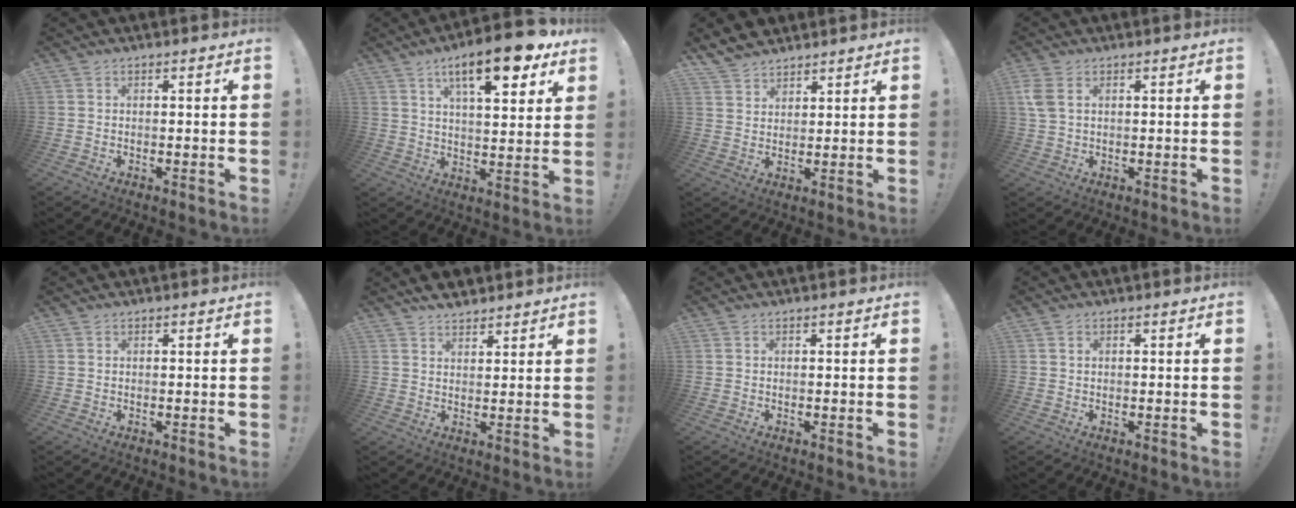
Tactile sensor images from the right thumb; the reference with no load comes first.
{"total": 16.0, "force": [8.7, 4.9, 12.4], "torque": [-0.185, -0.040, 0.136]}
{"total": 5.6, "force": [4.9, 2.6, 0.6], "torque": [-0.017, -0.035, 0.097]}
{"total": 4.4, "force": [1.6, 2.5, 3.2], "torque": [-0.071, -0.006, 0.029]}
{"total": 0.0}
{"total": 5.0, "force": [4.4, 2.3, 0.9], "torque": [-0.010, -0.028, 0.081]}
{"total": 0.0}
{"total": 0.9, "force": [0.5, 0.6, 0.4], "torque": [0.000, -0.001, 0.008]}